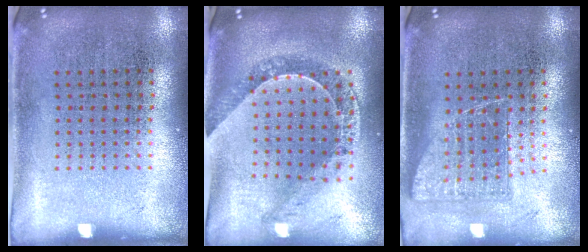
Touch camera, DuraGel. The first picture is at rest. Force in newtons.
{"total": 1.1, "press": 1.0, "slide": 0.2}
{"total": 1.0, "press": 0.9, "slide": 0.5}